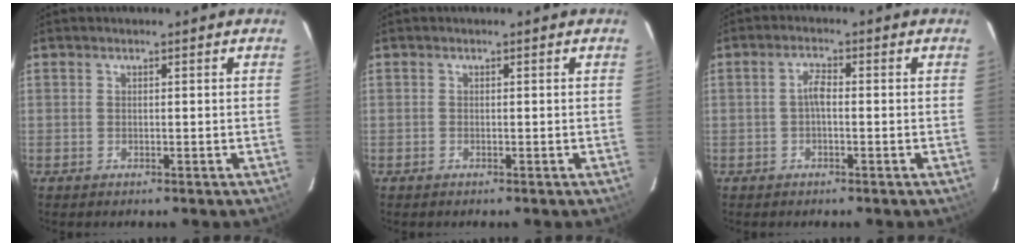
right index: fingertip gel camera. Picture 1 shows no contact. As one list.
[{"total": 0.0}, {"total": 2.2, "force": [-0.5, 0.8, 2.0], "torque": [-0.042, 0.009, -0.010]}]